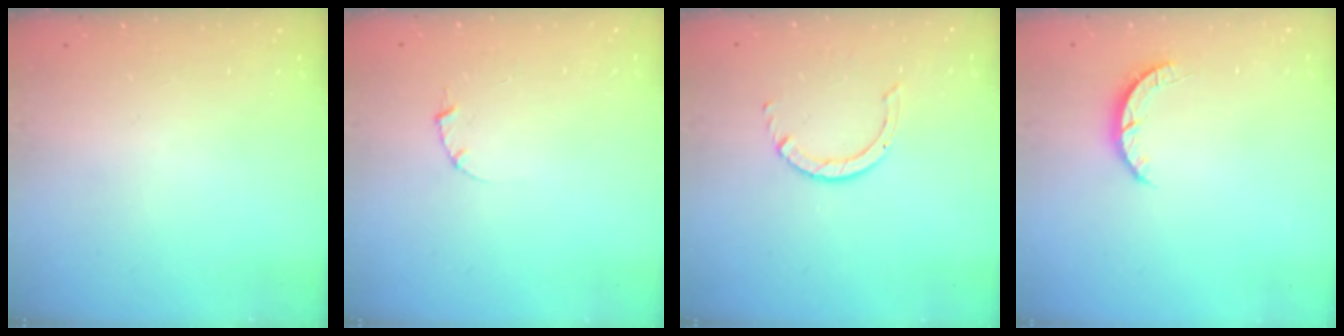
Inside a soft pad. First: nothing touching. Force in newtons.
{"total": 1.0, "press": 1.0, "slide": 0.3}
{"total": 1.4, "press": 1.4, "slide": 0.2}
{"total": 2.7, "press": 2.7, "slide": 0.4}